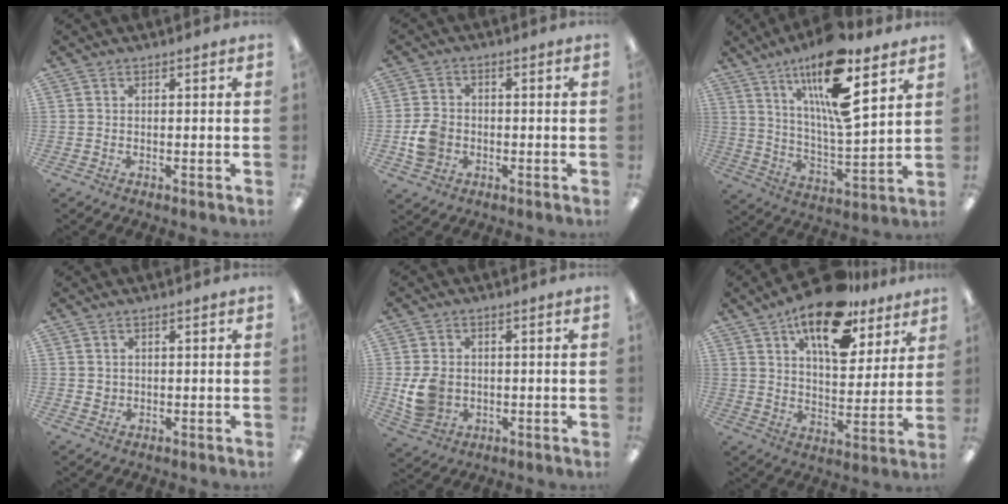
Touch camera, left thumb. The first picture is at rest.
{"total": 6.2, "force": [-1.7, 5.1, 2.9], "torque": [-0.053, 0.009, -0.031]}
{"total": 18.9, "force": [12.2, 4.3, 13.8], "torque": [-0.240, -0.063, 0.195]}
{"total": 1.3, "force": [0.5, 1.2, 0.3], "torque": [-0.006, 0.005, 0.008]}
{"total": 7.7, "force": [-0.7, 6.5, 4.1], "torque": [-0.085, 0.007, -0.010]}
{"total": 18.3, "force": [12.0, 8.1, 11.2], "torque": [-0.172, -0.057, 0.202]}